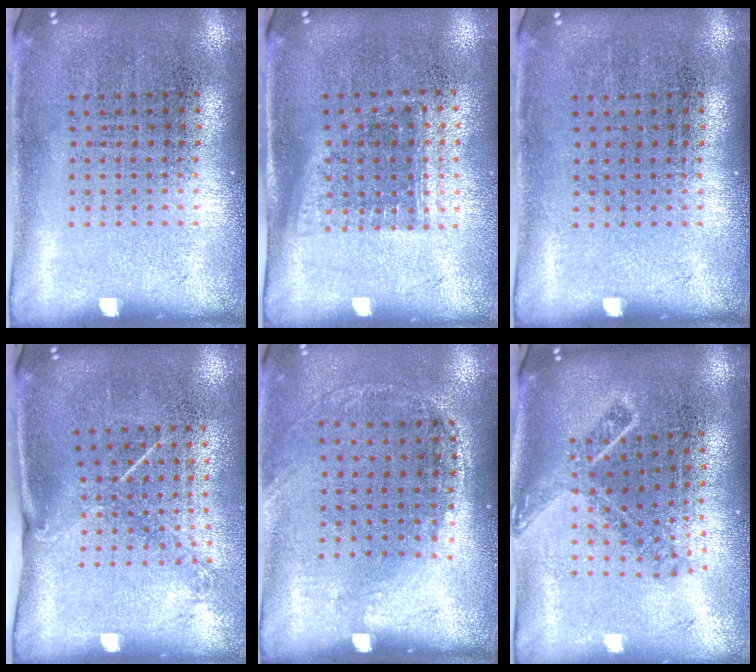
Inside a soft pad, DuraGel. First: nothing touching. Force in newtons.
{"total": 1.1, "press": 0.8, "slide": 0.8}
{"total": 0.0}
{"total": 1.4, "press": 1.0, "slide": 1.0}
{"total": 1.3, "press": 0.9, "slide": 0.9}
{"total": 1.7, "press": 1.3, "slide": 1.1}